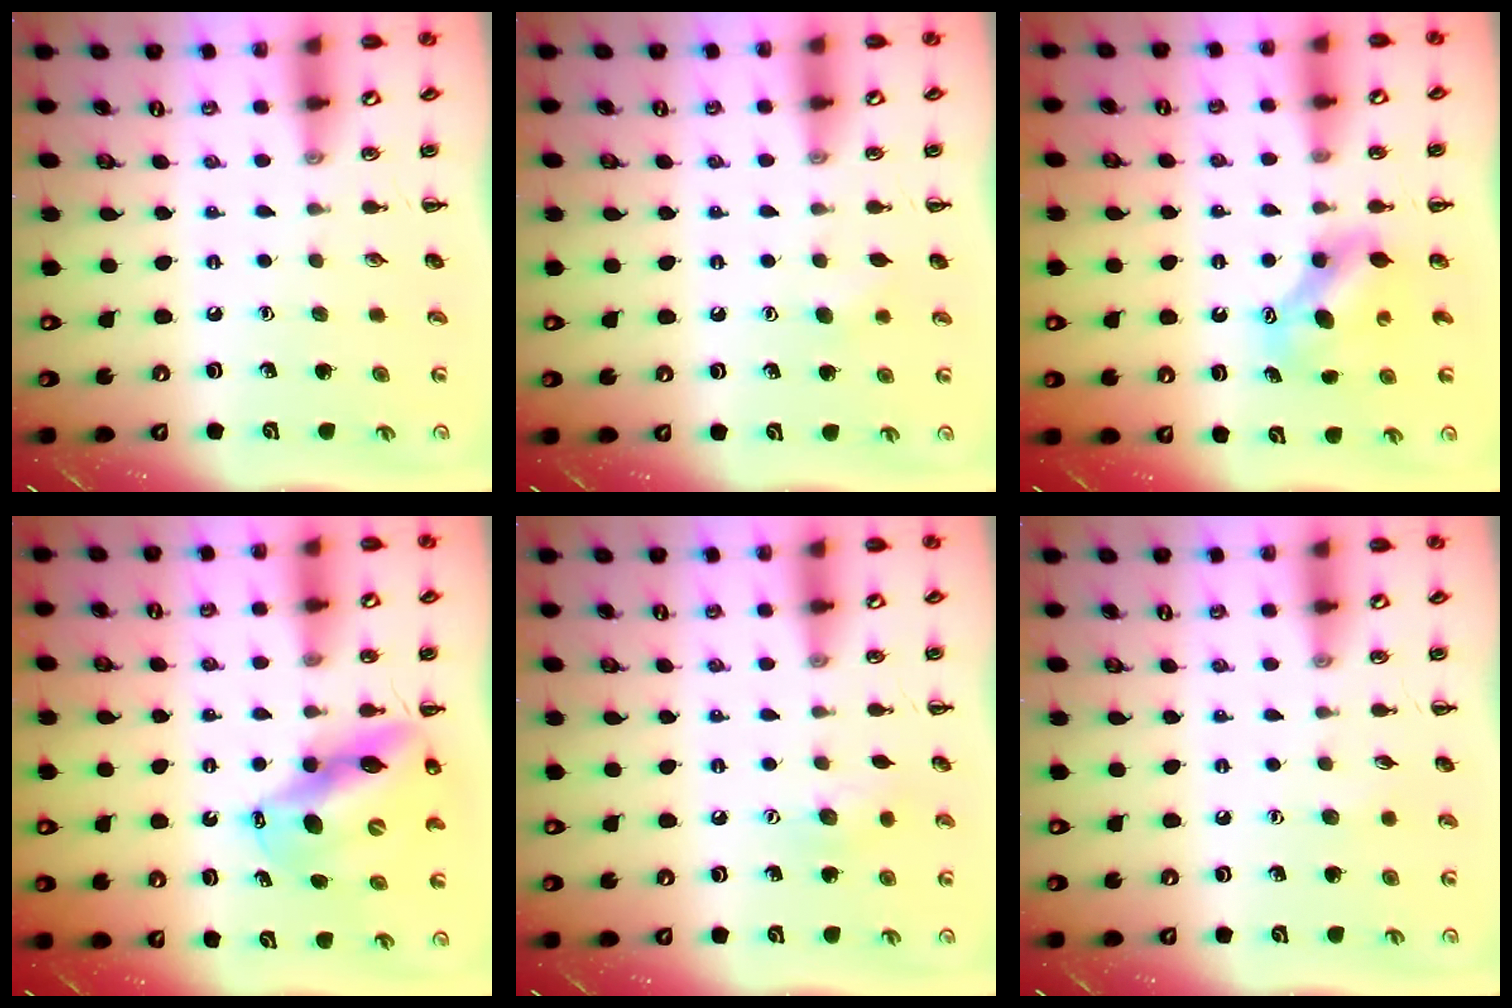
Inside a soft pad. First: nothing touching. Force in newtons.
{"total": 5.4, "press": 5.2, "slide": 1.4}
{"total": 7.7, "press": 7.7, "slide": 0.6}
{"total": 12.9, "press": 12.5, "slide": 3.4}
{"total": 7.3, "press": 7.1, "slide": 1.7}
{"total": 3.2, "press": 3.0, "slide": 0.8}